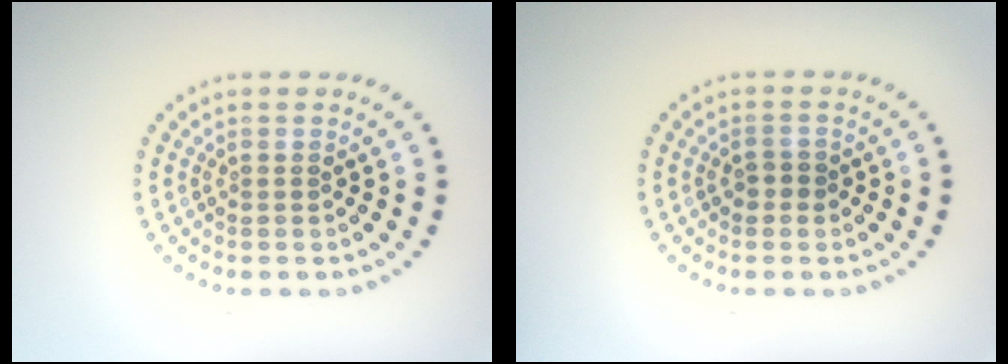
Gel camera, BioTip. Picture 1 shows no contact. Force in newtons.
{"total": 1.1, "press": 1.1, "slide": 0.4}